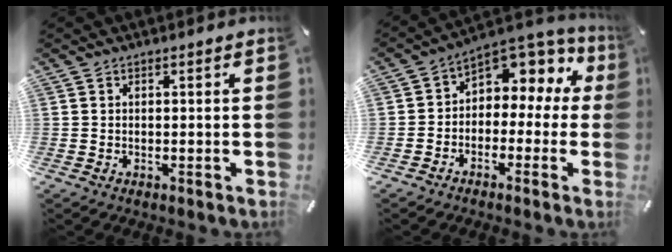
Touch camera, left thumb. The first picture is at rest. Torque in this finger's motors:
{"motor_torque": [0.03, 0.97, 0.12, -0.16, 0.18]}